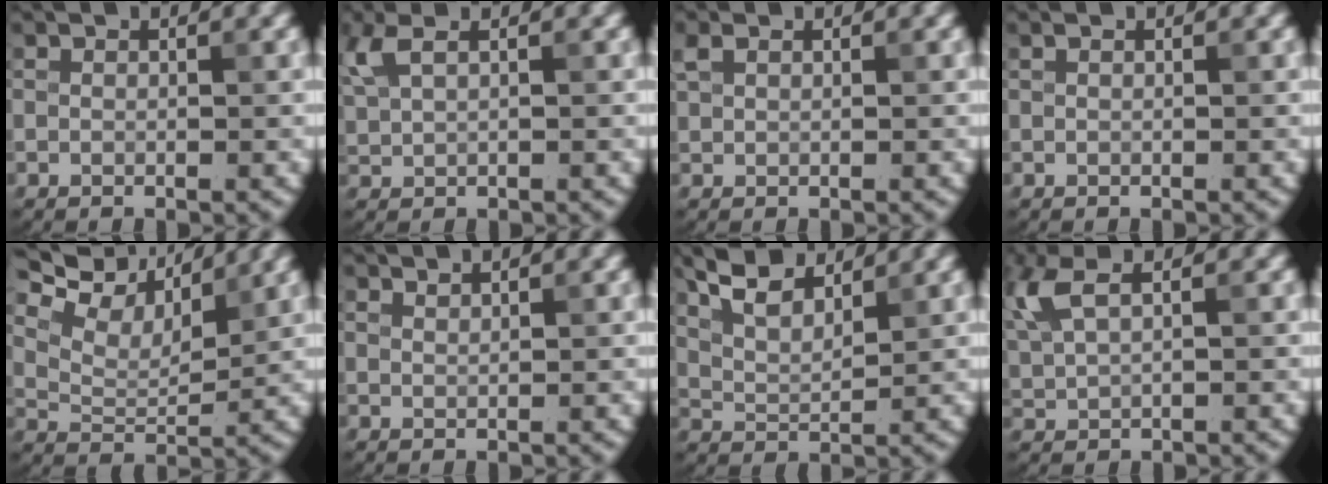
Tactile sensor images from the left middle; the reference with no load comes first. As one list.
[{"total": 2.6, "force": [1.5, 0.9, 2.0], "torque": [-0.056, 0.009, 0.034]}, {"total": 1.3, "force": [0.8, 0.7, 0.7], "torque": [-0.017, 0.008, 0.017]}, {"total": 0.0}, {"total": 9.7, "force": [7.3, 4.0, 5.0], "torque": [-0.111, 0.016, 0.122]}, {"total": 0.6, "force": [0.5, -0.2, 0.0], "torque": [-0.002, 0.002, 0.015]}, {"total": 5.0, "force": [3.8, 1.7, 2.9], "torque": [-0.070, 0.014, 0.075]}, {"total": 4.2, "force": [2.0, 1.6, 3.3], "torque": [-0.096, 0.016, 0.046]}]